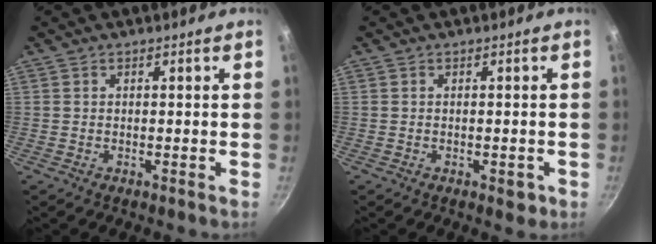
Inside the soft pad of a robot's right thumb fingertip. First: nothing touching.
{"total": 2.4, "force": [-0.9, 1.2, 1.8], "torque": [-0.019, 0.002, -0.011]}